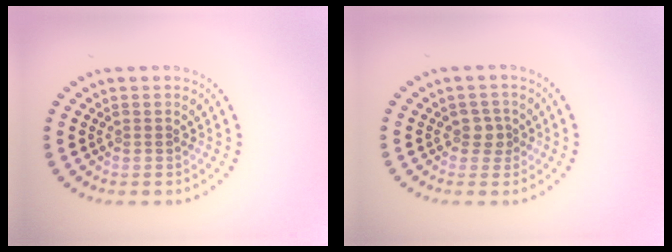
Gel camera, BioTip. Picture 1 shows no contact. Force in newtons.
{"total": 1.6, "press": 1.4, "slide": 0.8}